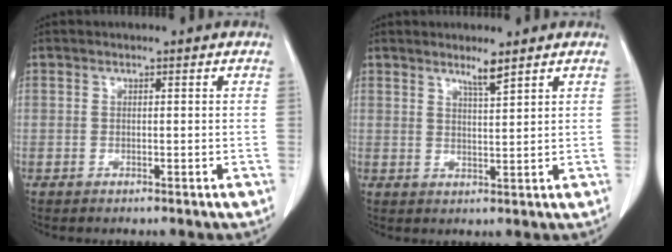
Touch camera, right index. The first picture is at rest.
{"total": 2.7, "force": [2.1, -0.4, 1.6], "torque": [-0.031, -0.008, 0.040]}